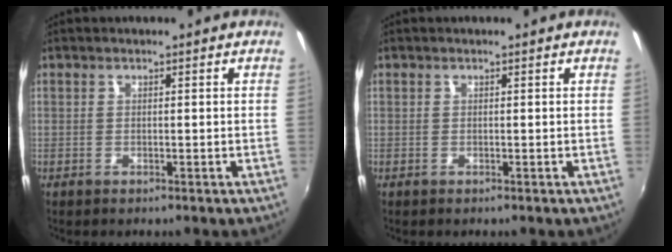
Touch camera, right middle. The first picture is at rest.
{"total": 0.0}